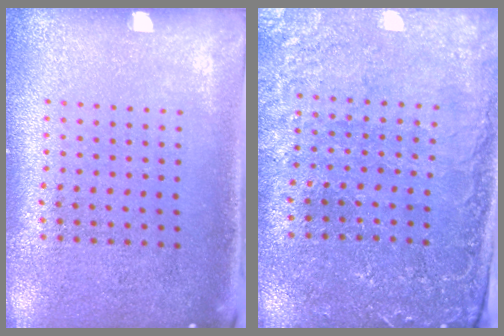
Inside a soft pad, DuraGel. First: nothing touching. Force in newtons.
{"total": 0.7, "press": 0.6, "slide": 0.4}